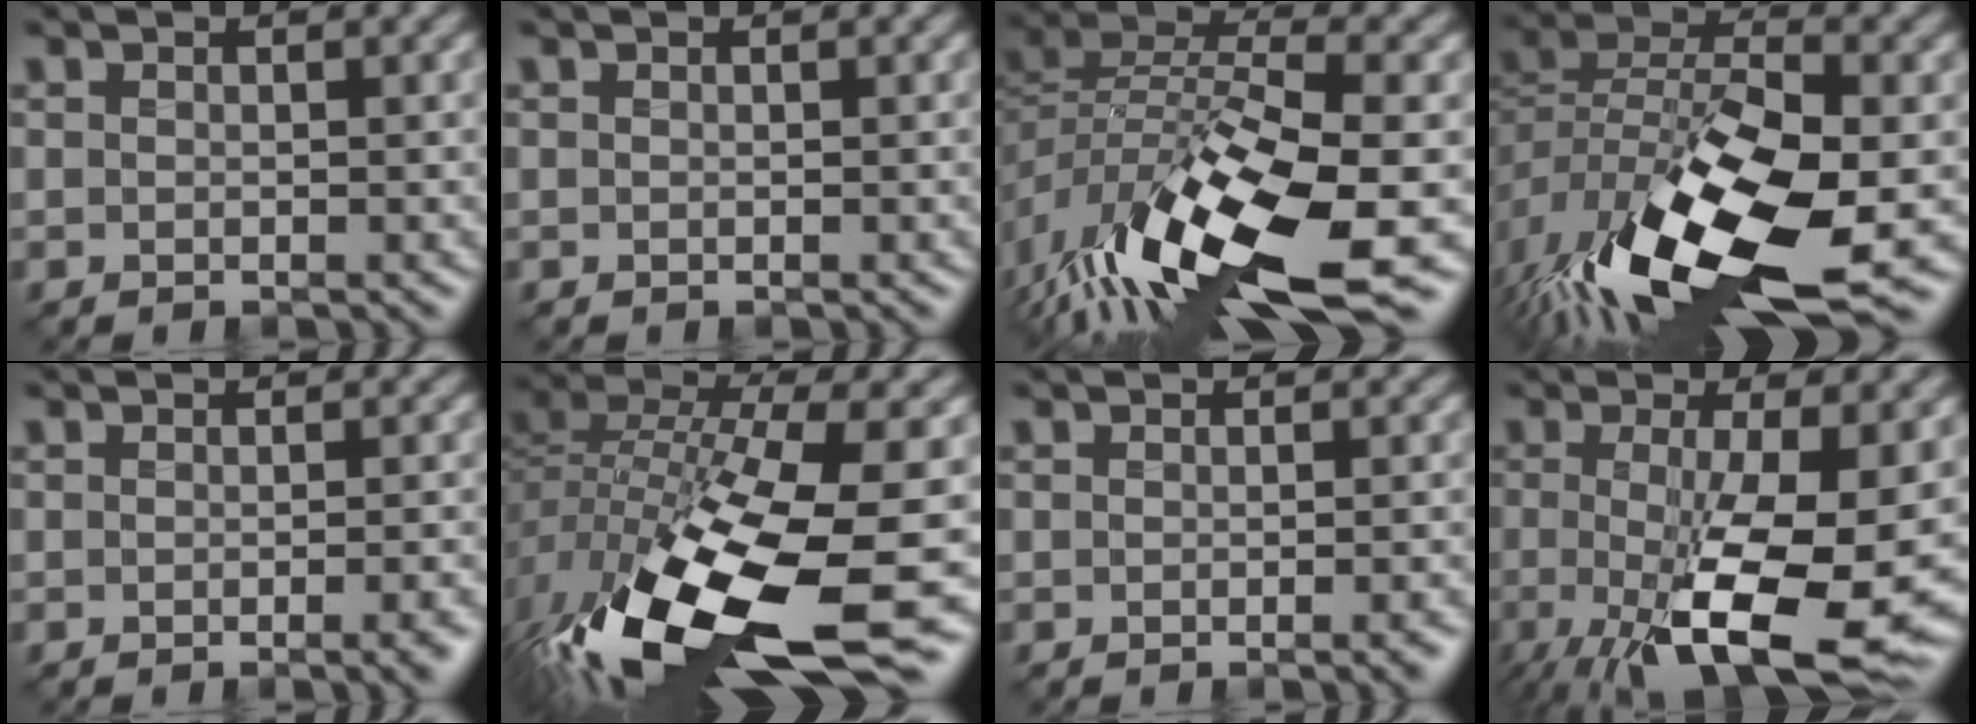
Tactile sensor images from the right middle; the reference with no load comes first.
{"total": 0.0}
{"total": 13.6, "force": [-7.0, 4.8, 10.6], "torque": [-0.200, -0.021, -0.126]}
{"total": 16.0, "force": [-7.0, 6.9, 12.6], "torque": [-0.248, -0.032, -0.124]}
{"total": 1.6, "force": [-0.8, 0.3, 1.4], "torque": [-0.016, -0.005, -0.011]}
{"total": 17.5, "force": [-7.8, 6.6, 14.2], "torque": [-0.307, -0.050, -0.128]}
{"total": 0.9, "force": [-0.6, 0.2, 0.7], "torque": [-0.010, -0.006, -0.010]}
{"total": 12.6, "force": [-3.0, 3.5, 11.8], "torque": [-0.193, -0.034, -0.040]}